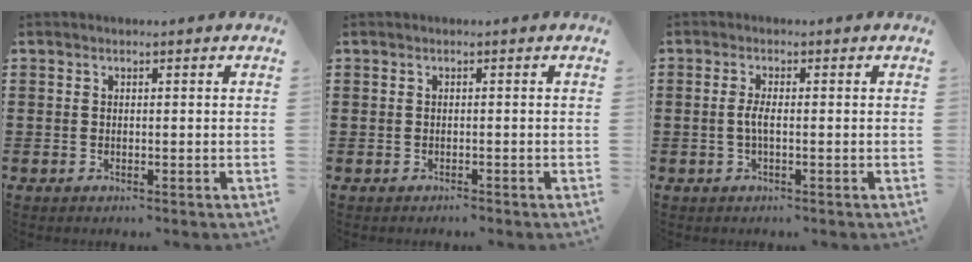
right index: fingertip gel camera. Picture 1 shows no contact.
{"total": 0.6, "force": [-0.5, 0.3, -0.1], "torque": [0.001, 0.003, -0.012]}
{"total": 2.4, "force": [-0.5, 0.4, 2.3], "torque": [-0.058, -0.006, -0.014]}